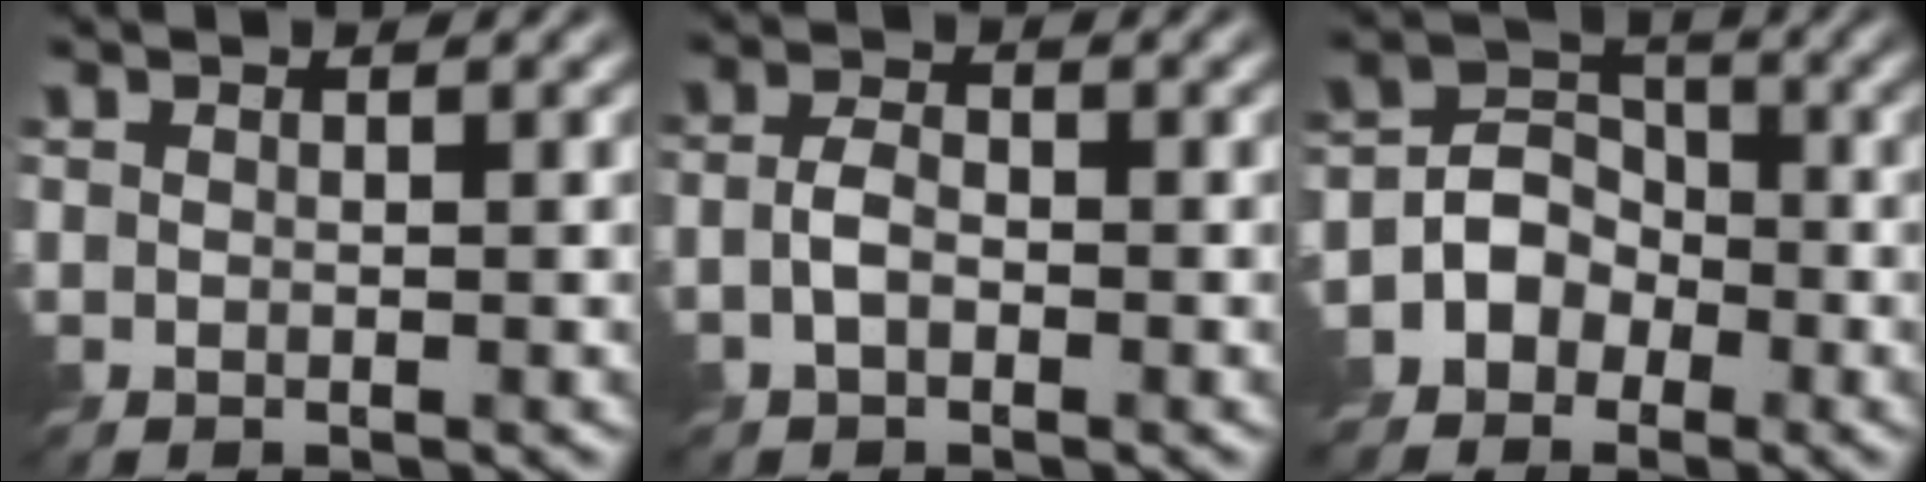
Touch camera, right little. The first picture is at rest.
{"total": 2.2, "force": [-1.0, 1.3, 1.5], "torque": [-0.032, 0.004, -0.025]}
{"total": 4.5, "force": [-2.6, 3.5, 1.0], "torque": [0.003, 0.015, -0.071]}